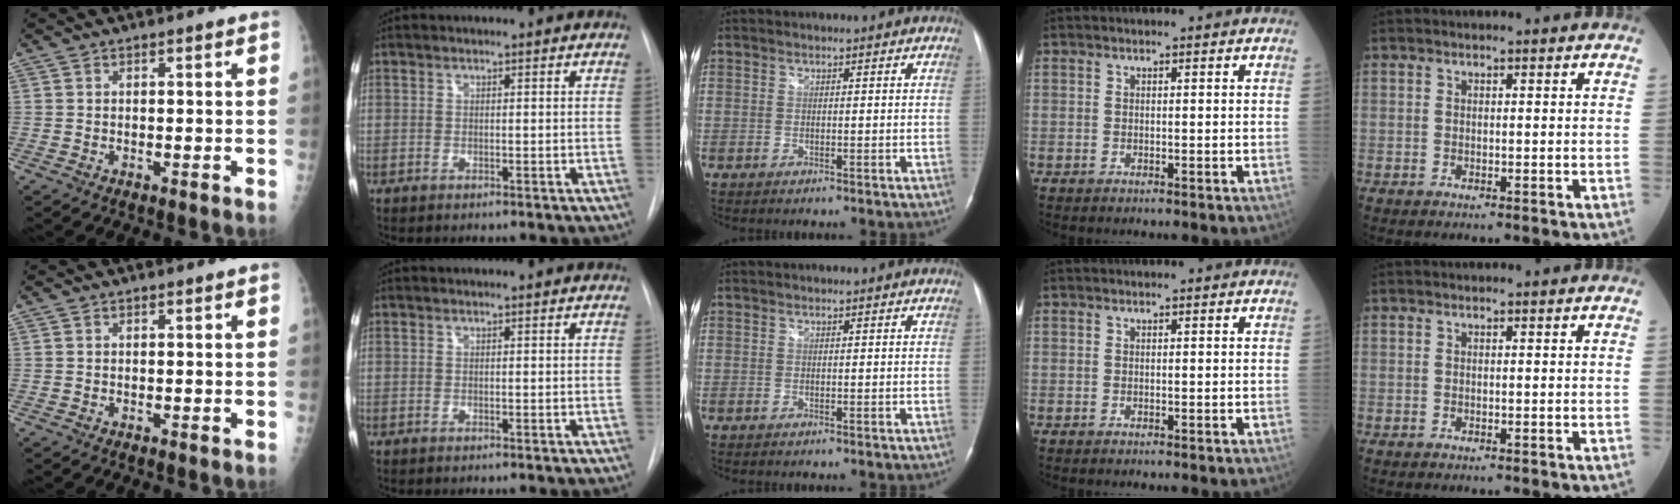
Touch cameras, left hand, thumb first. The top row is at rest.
{}